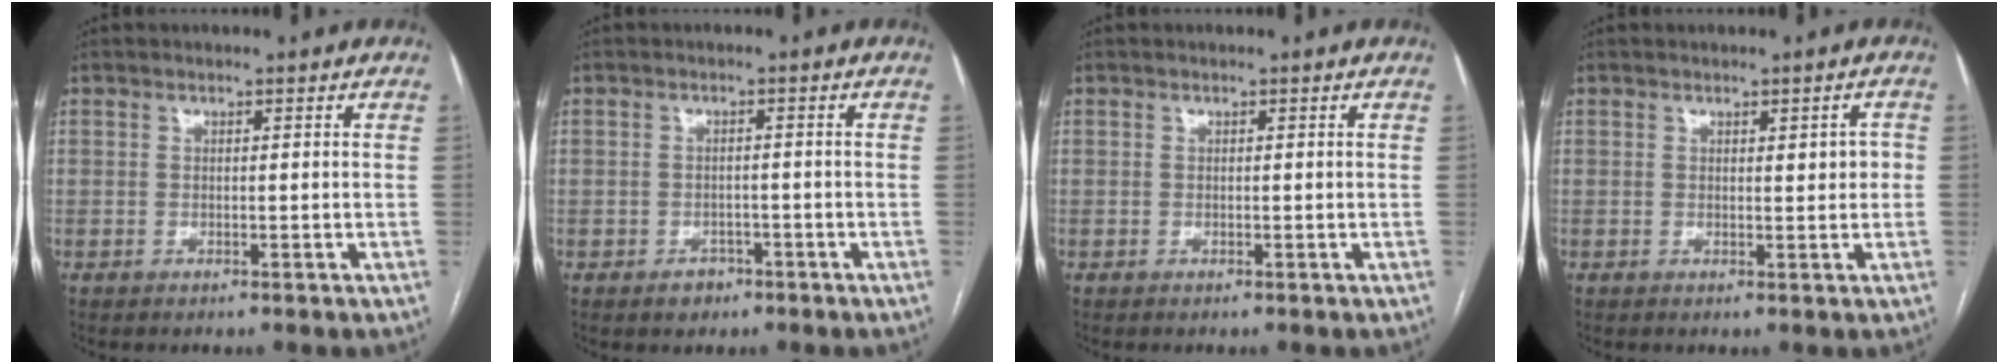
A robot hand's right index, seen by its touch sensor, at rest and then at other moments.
{"total": 2.5, "force": [-1.5, 1.9, 0.7], "torque": [-0.007, 0.006, -0.018]}
{"total": 0.0}
{"total": 2.2, "force": [0.4, 0.8, 2.0], "torque": [-0.022, 0.002, 0.006]}